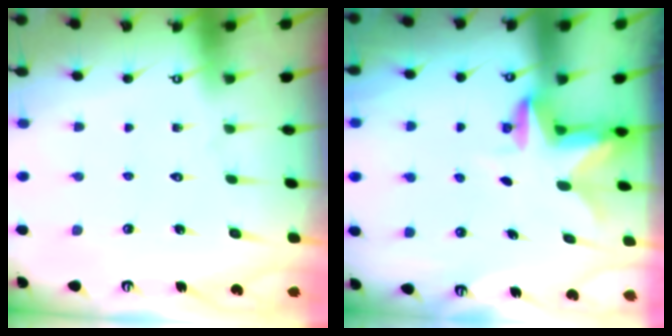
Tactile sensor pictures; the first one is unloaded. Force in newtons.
{"total": 2.6, "press": 2.6, "slide": 0.4}